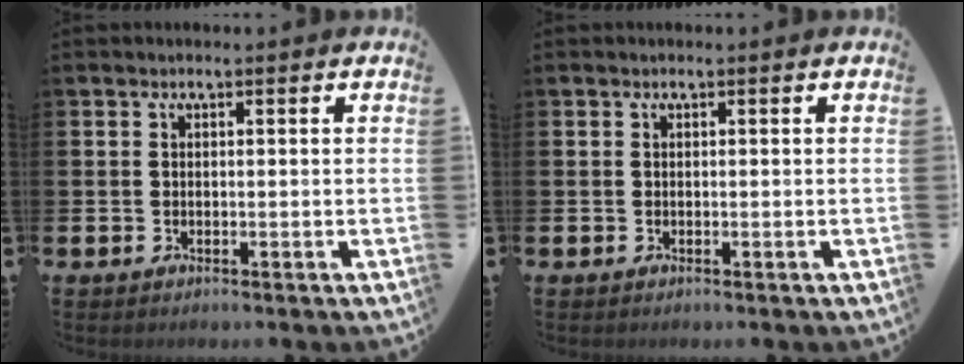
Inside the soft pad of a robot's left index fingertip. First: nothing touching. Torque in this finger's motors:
{"motor_torque": [-0.01, 0.00, 0.00, 0.01]}